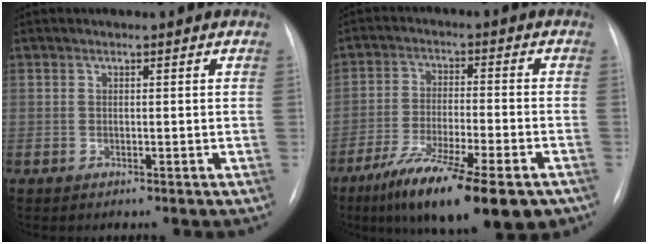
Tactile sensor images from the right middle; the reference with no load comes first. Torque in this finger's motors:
{"motor_torque": [1.22, -0.91, 0.32, 0.11]}